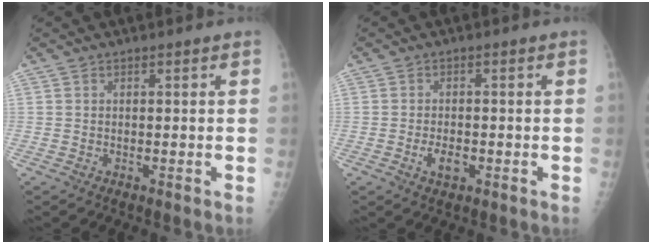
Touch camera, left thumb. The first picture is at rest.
{"total": 3.2, "force": [-1.2, 1.8, 2.3], "torque": [-0.037, 0.002, -0.018]}